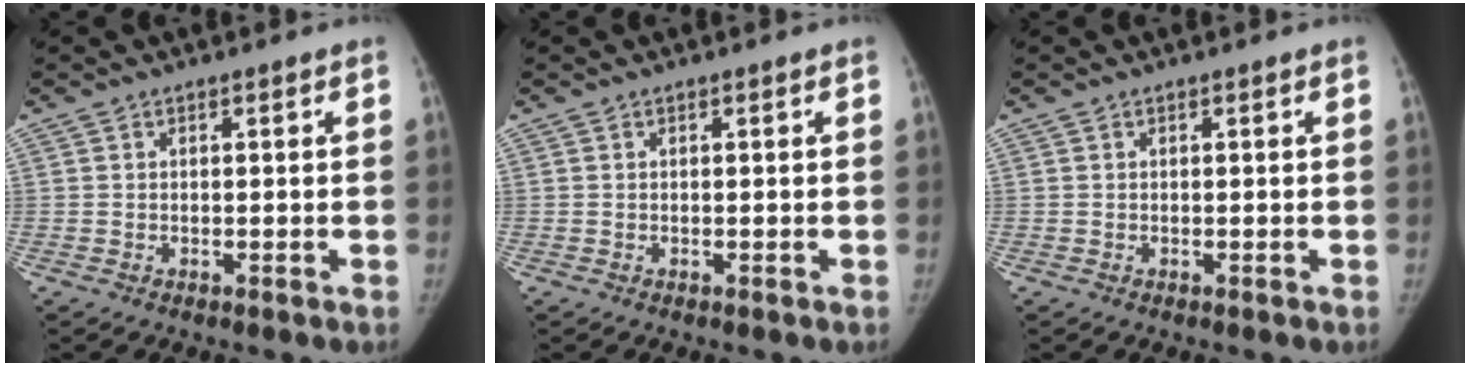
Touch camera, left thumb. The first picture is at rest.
{"total": 0.0}
{"total": 0.0}